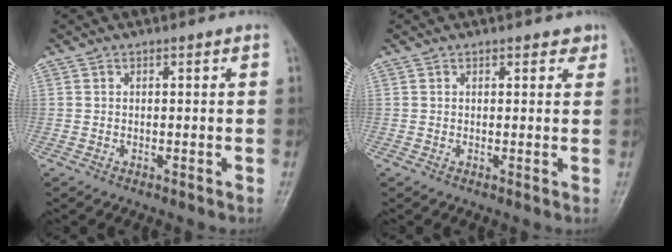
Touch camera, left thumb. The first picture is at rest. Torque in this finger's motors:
{"motor_torque": [0.02, 0.14, -0.21, 0.09, -0.01]}